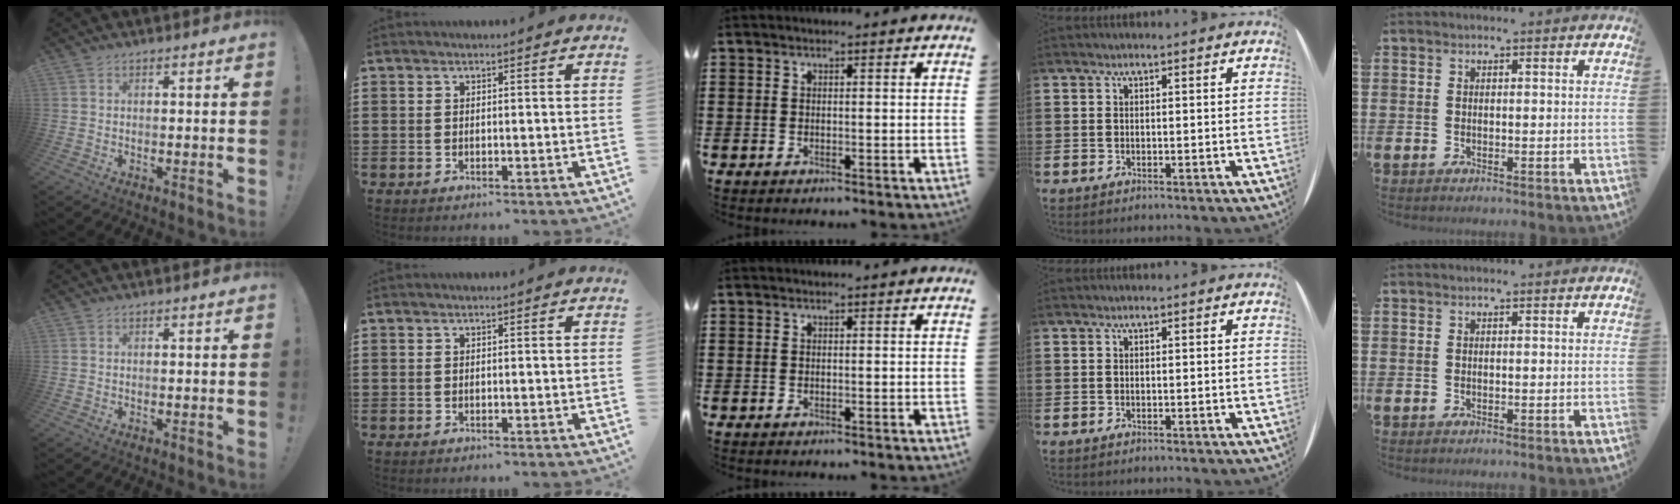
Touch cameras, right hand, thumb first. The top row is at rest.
{}